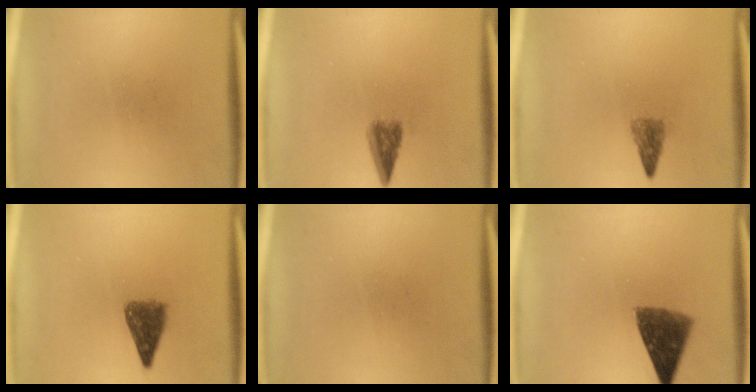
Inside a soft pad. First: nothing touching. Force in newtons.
{"total": 3.2}
{"total": 2.2}
{"total": 4.7}
{"total": 0.0}
{"total": 8.0}